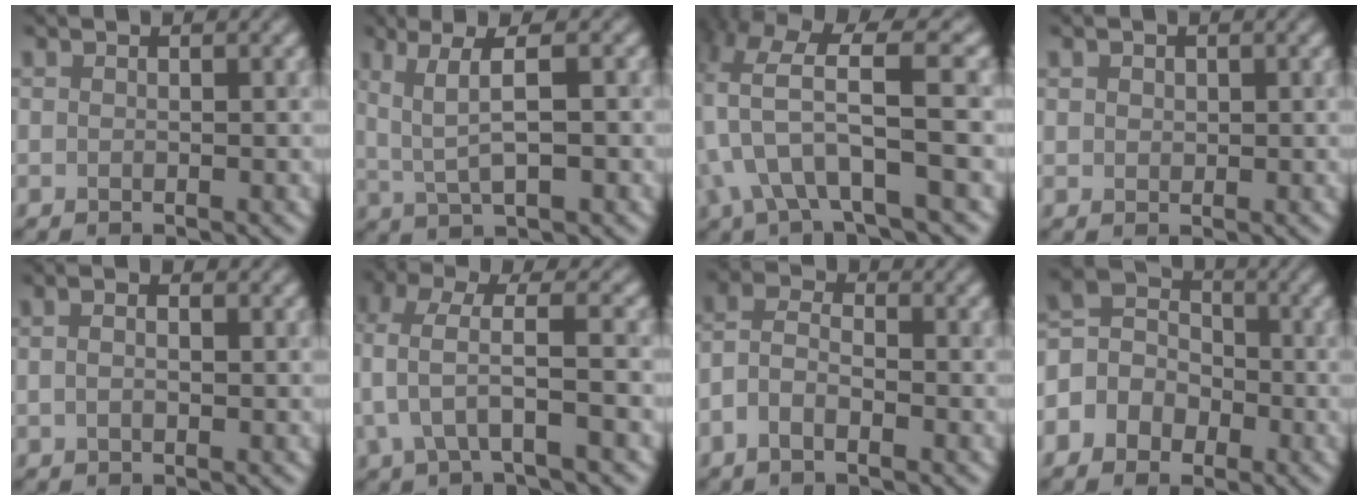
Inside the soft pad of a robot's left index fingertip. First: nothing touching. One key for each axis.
{"total": 4.4, "fx": 1.1, "fy": 1.3, "fz": 4.0, "tx": -0.076, "ty": 0.002, "tz": 0.029}
{"total": 7.0, "fx": -1.4, "fy": 2.3, "fz": 6.4, "tx": -0.126, "ty": 0.010, "tz": -0.025}
{"total": 1.5, "fx": 0.7, "fy": 1.2, "fz": 0.5, "tx": -0.005, "ty": 0.014, "tz": 0.008}
{"total": 2.5, "fx": 0.8, "fy": 1.5, "fz": 1.9, "tx": -0.027, "ty": 0.006, "tz": -0.001}
{"total": 4.1, "fx": 0.3, "fy": 1.4, "fz": 3.8, "tx": -0.089, "ty": 0.007, "tz": 0.006}
{"total": 3.3, "fx": -1.6, "fy": 1.7, "fz": 2.3, "tx": -0.044, "ty": 0.011, "tz": -0.041}
{"total": 5.1, "fx": -1.6, "fy": 4.4, "fz": 2.1, "tx": -0.041, "ty": 0.014, "tz": -0.046}